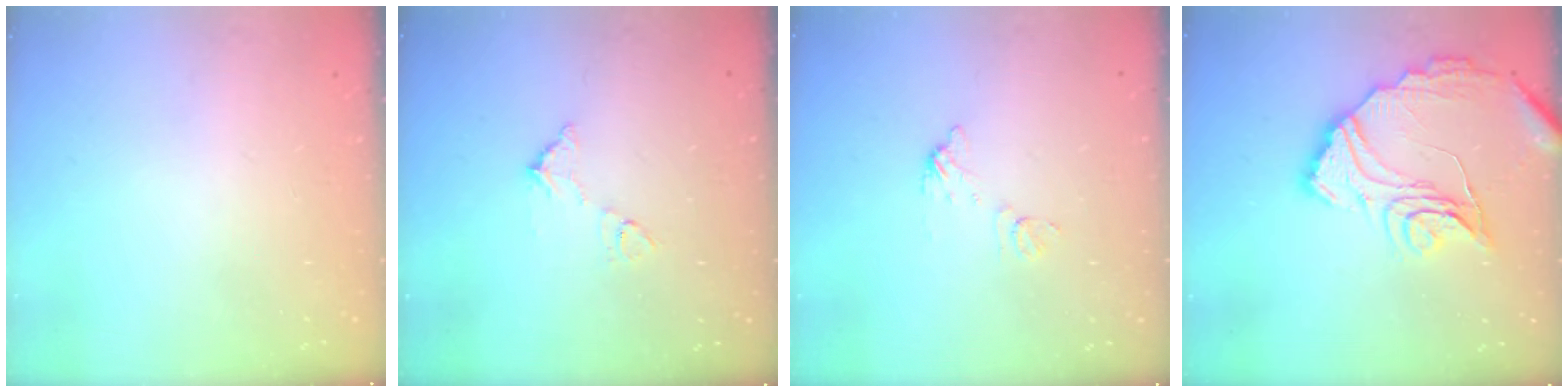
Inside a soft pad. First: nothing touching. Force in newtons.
{"total": 6.8, "press": 6.8, "slide": 0.3}
{"total": 6.9, "press": 6.8, "slide": 0.5}
{"total": 17.4, "press": 17.3, "slide": 1.4}